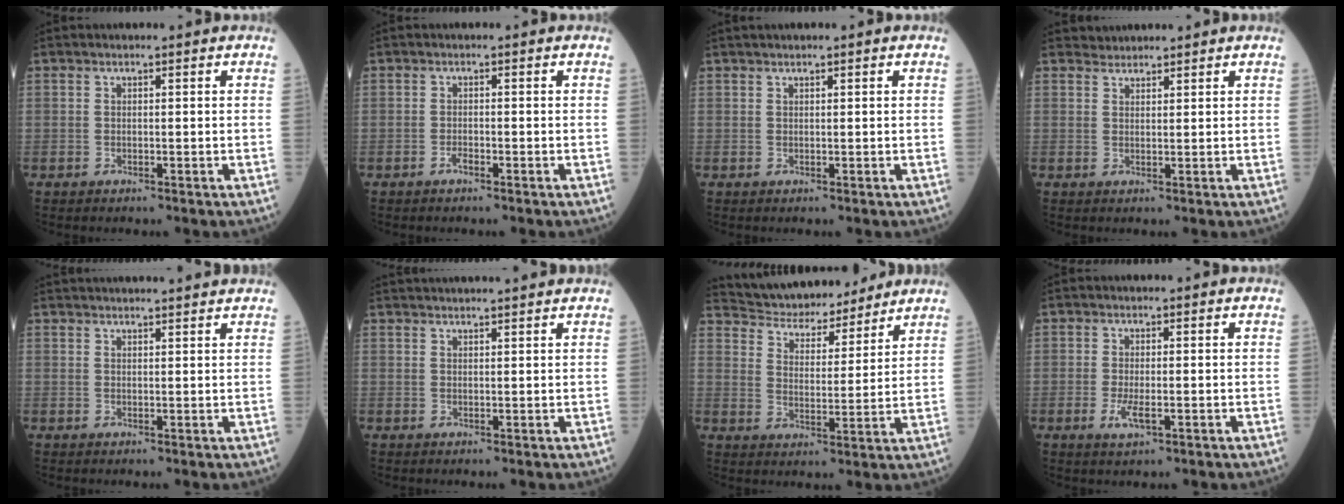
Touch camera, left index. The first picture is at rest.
{"total": 0.9, "force": [-0.7, 0.2, 0.5], "torque": [-0.008, 0.002, -0.014]}
{"total": 1.0, "force": [0.8, 0.0, 0.7], "torque": [-0.010, 0.019, 0.016]}
{"total": 1.6, "force": [1.5, 0.3, -0.4], "torque": [0.000, 0.012, 0.030]}
{"total": 9.1, "force": [8.6, 0.3, 3.0], "torque": [-0.040, 0.031, 0.104]}
{"total": 8.2, "force": [7.7, -0.3, 2.9], "torque": [-0.042, 0.032, 0.098]}
{"total": 14.7, "force": [13.7, 3.7, 3.9], "torque": [-0.058, 0.016, 0.211]}
{"total": 2.5, "force": [-0.8, 0.7, 2.2], "torque": [-0.046, -0.005, -0.015]}